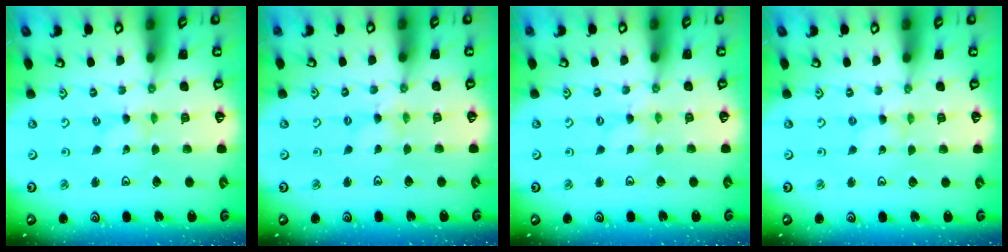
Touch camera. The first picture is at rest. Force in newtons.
{"total": 0.0}
{"total": 0.0}
{"total": 0.9, "press": 0.8, "slide": 0.1}